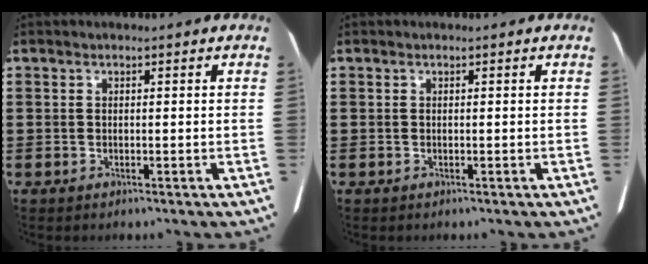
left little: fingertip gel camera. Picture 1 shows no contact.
{"total": 0.0}